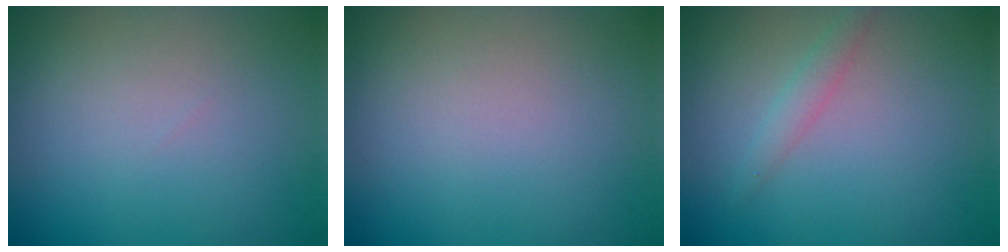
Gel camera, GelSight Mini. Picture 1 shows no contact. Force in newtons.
{"total": 0.0}
{"total": 1.4, "press": 1.4, "slide": 0.0}